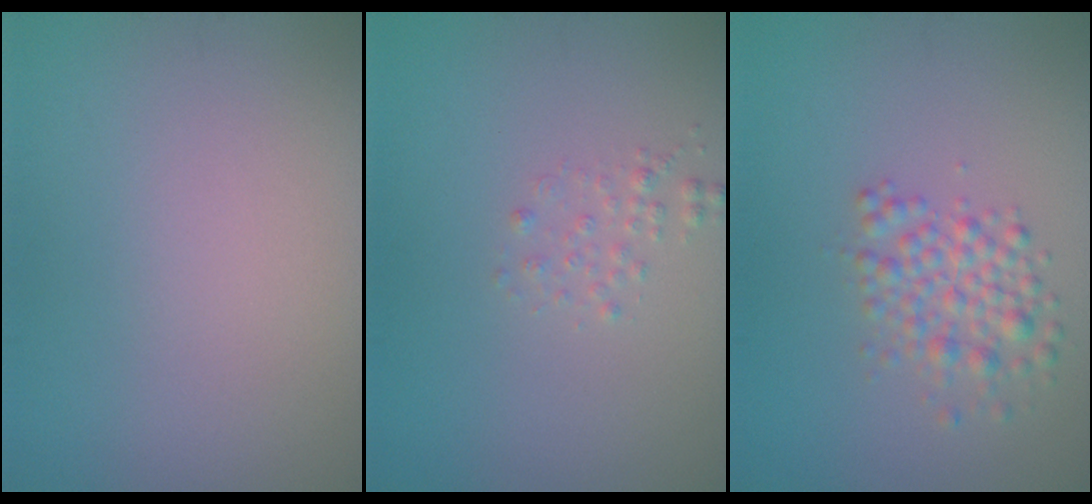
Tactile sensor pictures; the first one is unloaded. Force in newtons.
{"total": 1.0, "press": 1.0, "slide": 0.0}
{"total": 2.9, "press": 2.9, "slide": 0.1}